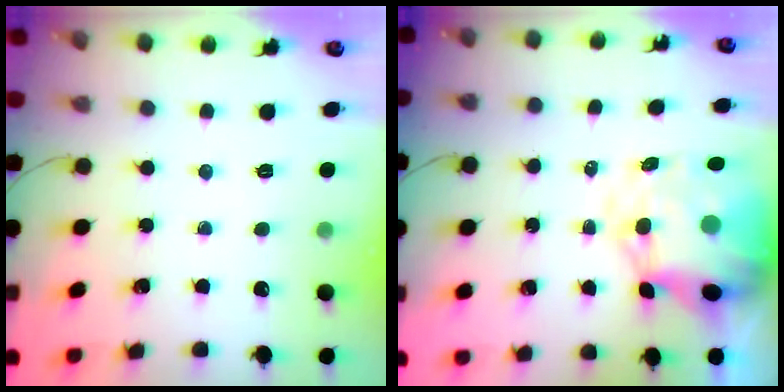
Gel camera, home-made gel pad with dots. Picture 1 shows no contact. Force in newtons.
{"total": 12.9, "press": 12.4, "slide": 3.7}